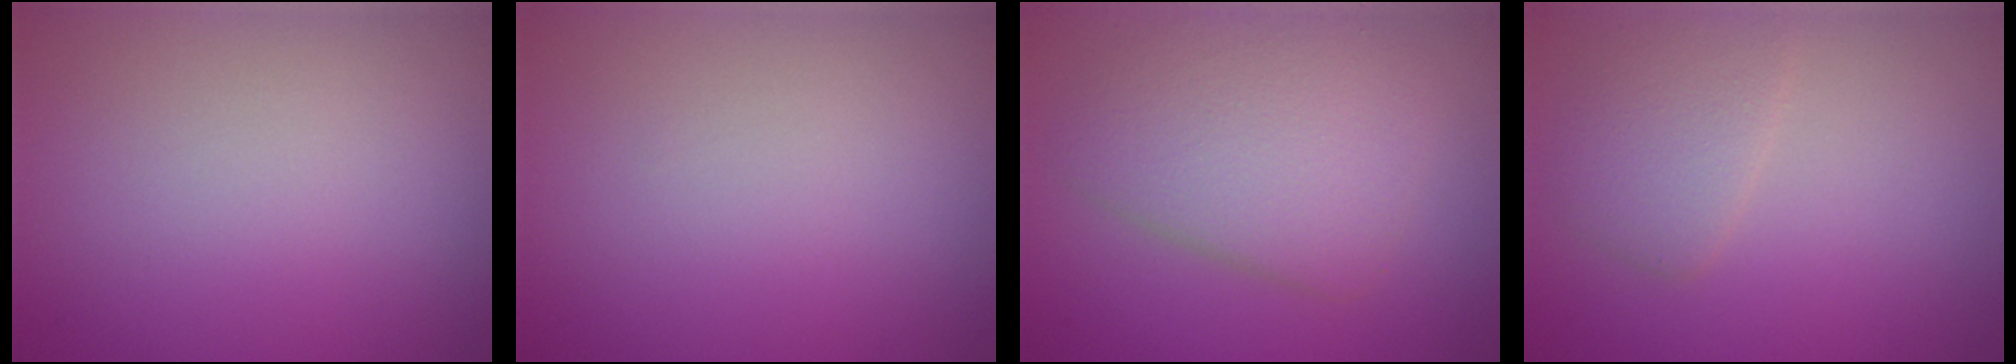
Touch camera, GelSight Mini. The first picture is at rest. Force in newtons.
{"total": 0.0}
{"total": 5.6, "press": 5.6, "slide": 0.3}
{"total": 2.6, "press": 2.6, "slide": 0.3}